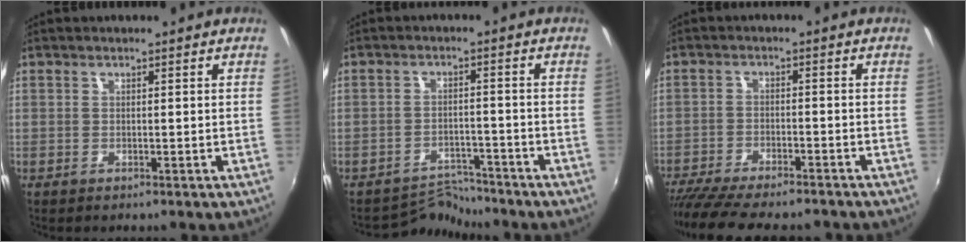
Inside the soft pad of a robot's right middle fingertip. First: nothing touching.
{"total": 4.9, "force": [-4.8, 0.5, -1.1], "torque": [0.009, 0.011, -0.079]}
{"total": 15.1, "force": [-13.0, 3.0, 7.1], "torque": [-0.149, -0.041, -0.205]}